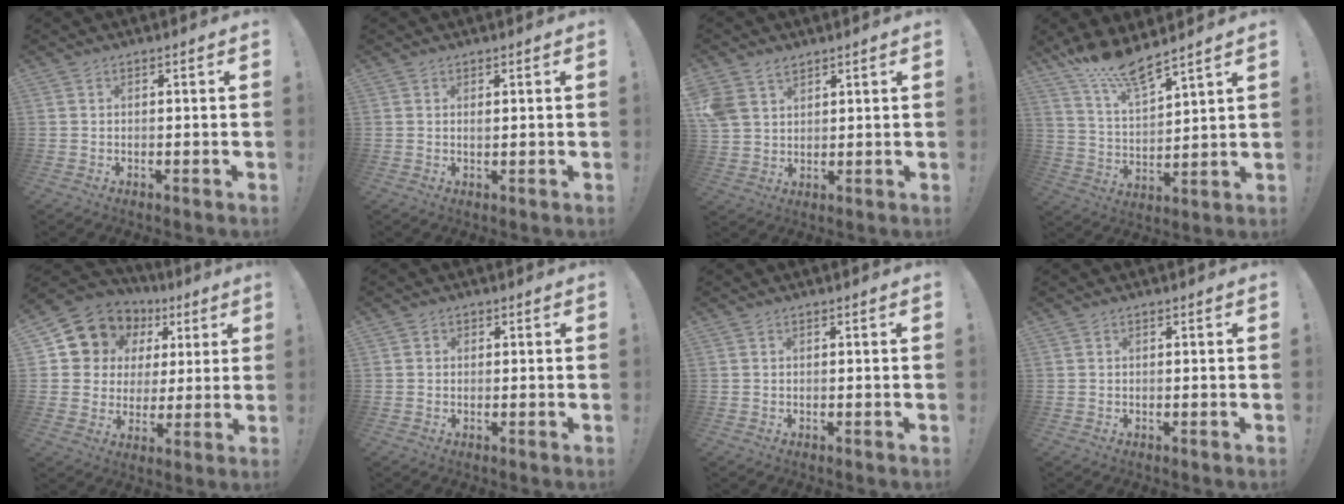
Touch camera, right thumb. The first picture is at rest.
{"total": 0.6, "force": [0.3, 0.5, 0.0], "torque": [0.007, -0.003, 0.005]}
{"total": 7.0, "force": [4.4, 4.7, 2.6], "torque": [-0.055, -0.011, 0.091]}
{"total": 11.2, "force": [10.0, 1.5, 5.0], "torque": [-0.110, -0.065, 0.180]}
{"total": 11.1, "force": [6.0, 9.0, 2.7], "torque": [-0.050, -0.040, 0.124]}
{"total": 1.0, "force": [0.1, 1.0, 0.3], "torque": [-0.002, 0.001, 0.001]}
{"total": 0.0}
{"total": 0.0}